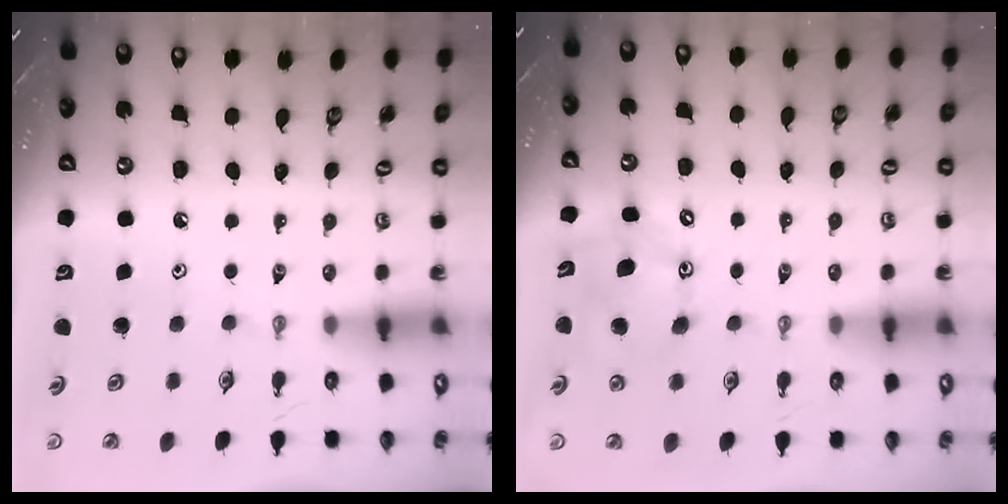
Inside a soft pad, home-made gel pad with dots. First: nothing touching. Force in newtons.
{"total": 11.9, "press": 11.5, "slide": 2.9}